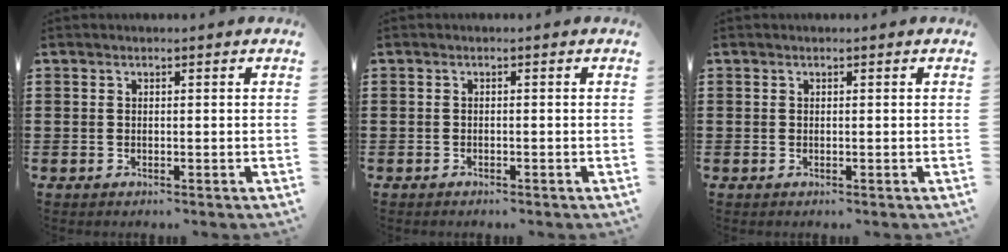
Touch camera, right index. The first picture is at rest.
{"total": 0.6, "force": [-0.5, 0.2, 0.0], "torque": [-0.002, 0.000, -0.011]}
{"total": 0.0}